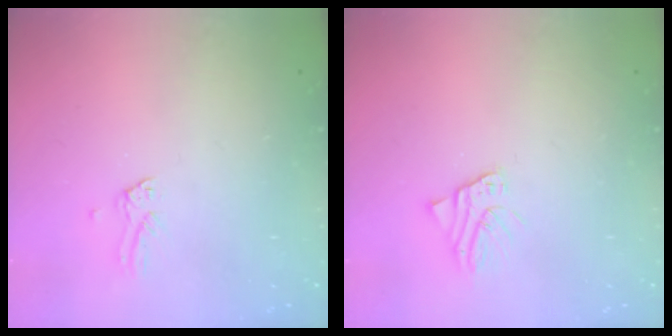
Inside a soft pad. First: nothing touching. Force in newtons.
{"total": 2.8, "press": 2.8, "slide": 0.3}